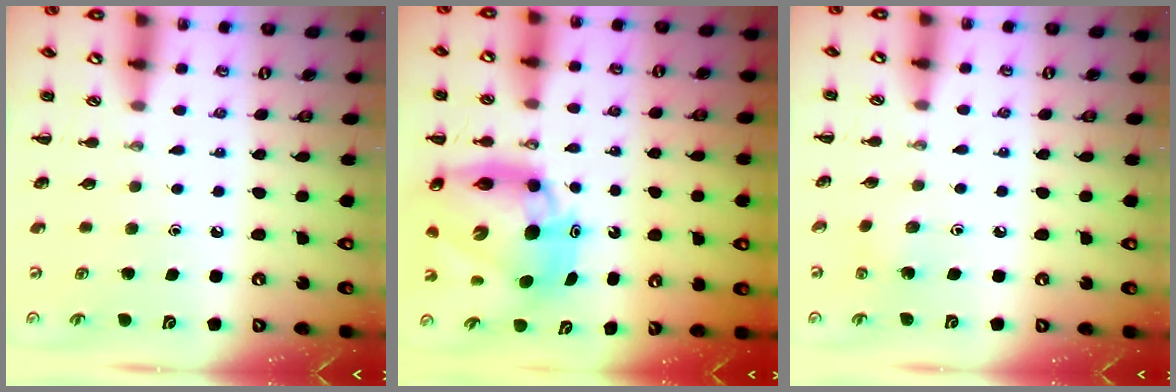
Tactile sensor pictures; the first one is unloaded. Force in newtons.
{"total": 13.7, "press": 13.0, "slide": 4.2}
{"total": 1.6, "press": 1.4, "slide": 0.6}